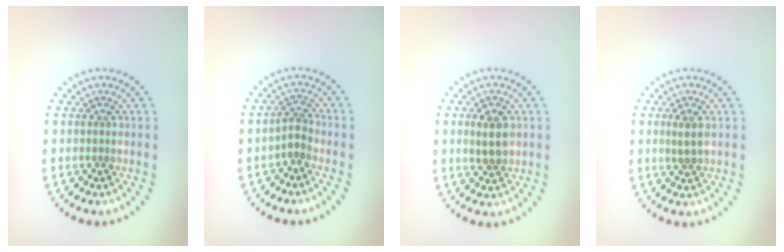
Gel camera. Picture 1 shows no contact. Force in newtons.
{"total": 1.7, "press": 1.1, "slide": 1.2}
{"total": 2.8, "press": 2.8, "slide": 0.4}
{"total": 1.1, "press": 1.0, "slide": 0.5}